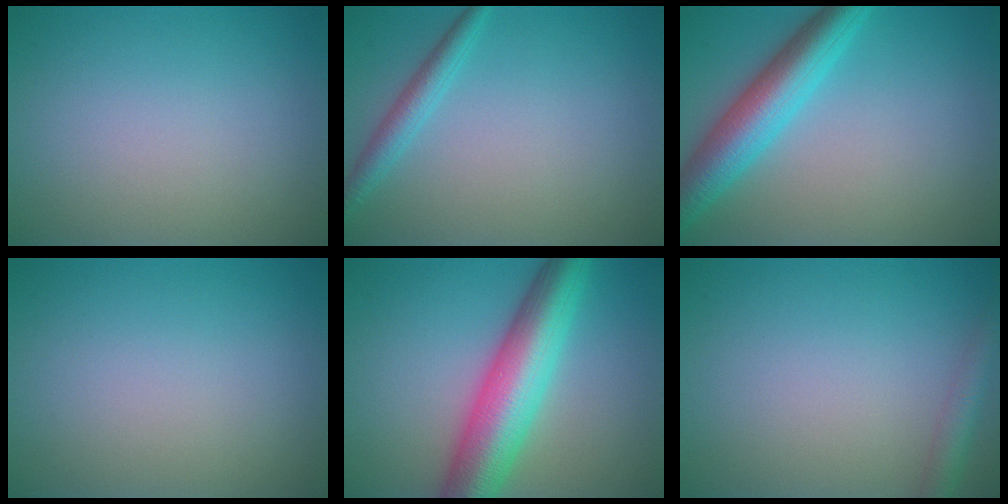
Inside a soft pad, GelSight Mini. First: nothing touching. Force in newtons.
{"total": 2.2, "press": 2.2, "slide": 0.1}
{"total": 6.4, "press": 6.4, "slide": 0.2}
{"total": 0.0}
{"total": 9.1, "press": 9.1, "slide": 0.2}
{"total": 2.4, "press": 2.4, "slide": 0.1}